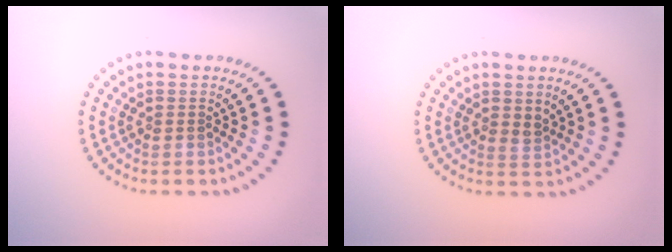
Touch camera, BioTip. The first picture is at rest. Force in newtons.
{"total": 1.0, "press": 0.8, "slide": 0.6}